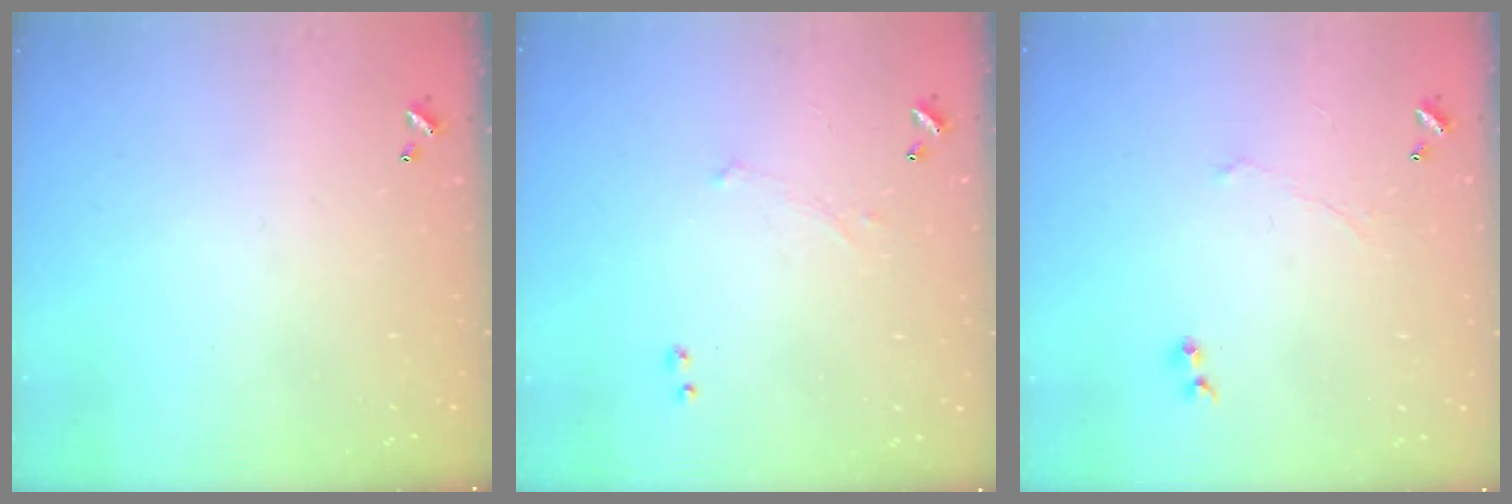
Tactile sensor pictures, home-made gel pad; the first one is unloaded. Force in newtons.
{"total": 1.1, "press": 0.9, "slide": 0.7}
{"total": 0.8, "press": 0.4, "slide": 0.7}